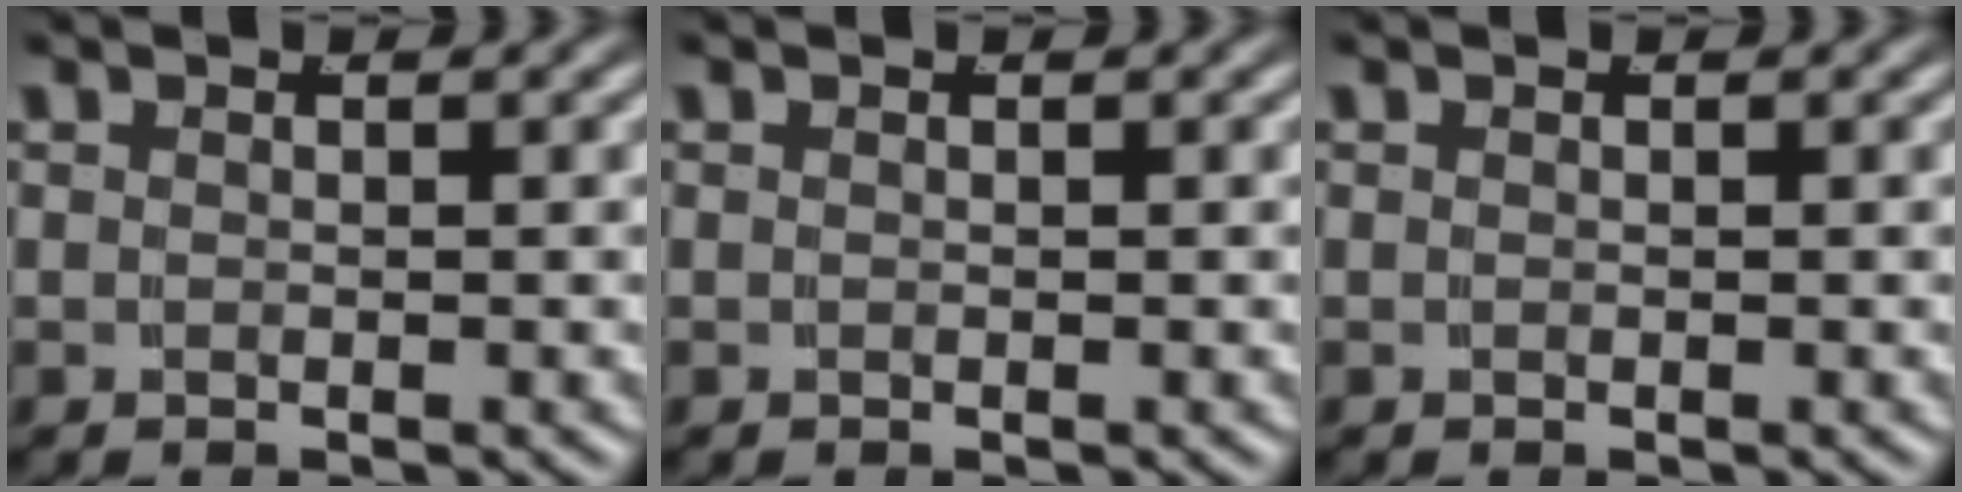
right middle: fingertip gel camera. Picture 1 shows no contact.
{"total": 0.0}
{"total": 0.0}